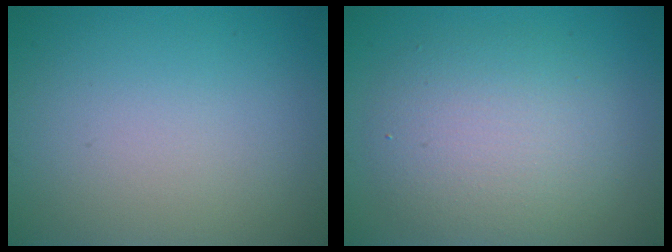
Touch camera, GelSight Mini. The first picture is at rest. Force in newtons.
{"total": 5.4, "press": 5.4, "slide": 0.3}